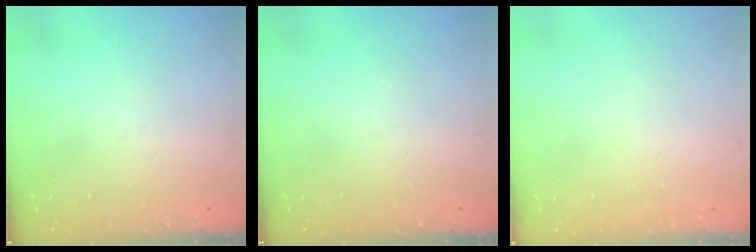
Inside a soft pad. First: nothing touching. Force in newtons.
{"total": 0.0}
{"total": 0.9, "press": 0.9, "slide": 0.0}